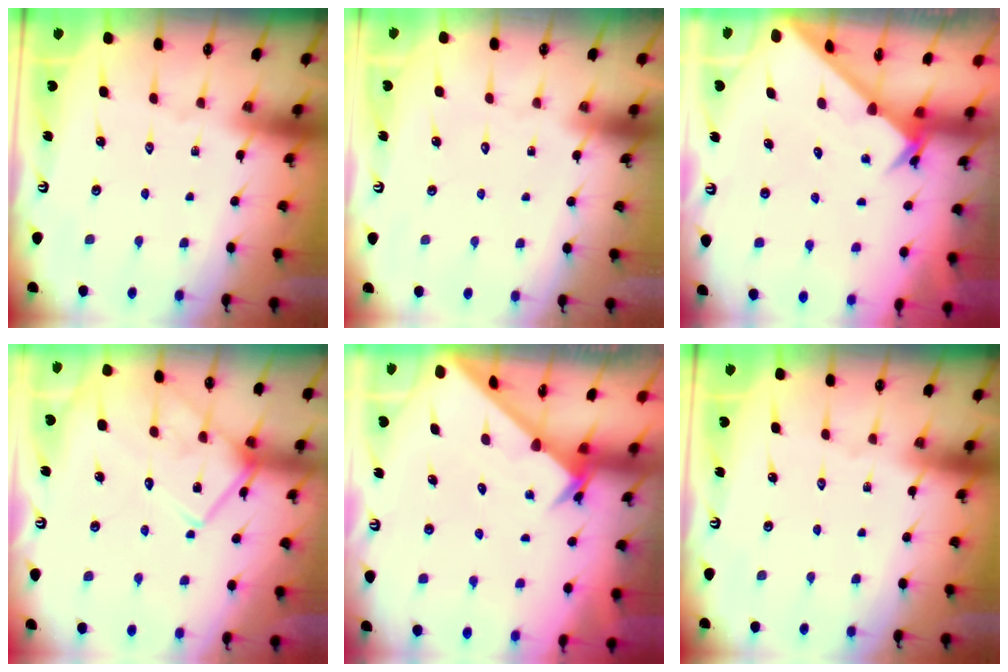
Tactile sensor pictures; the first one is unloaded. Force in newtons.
{"total": 1.6, "press": 1.5, "slide": 0.1}
{"total": 2.5, "press": 2.5, "slide": 0.2}
{"total": 14.0, "press": 13.9, "slide": 1.1}
{"total": 2.4, "press": 2.4, "slide": 0.2}
{"total": 0.0}